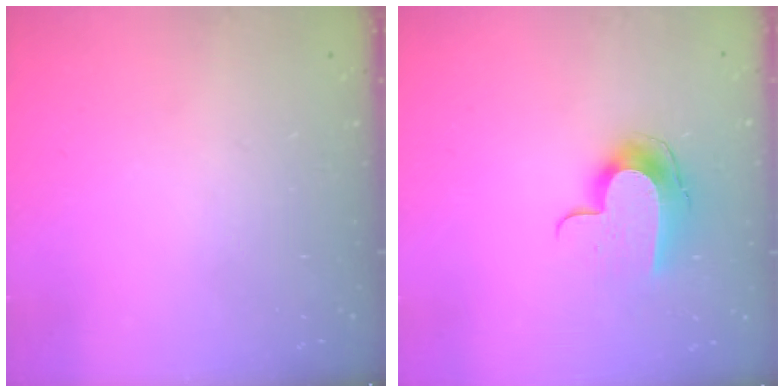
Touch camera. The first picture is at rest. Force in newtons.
{"total": 10.2, "press": 10.2, "slide": 0.2}